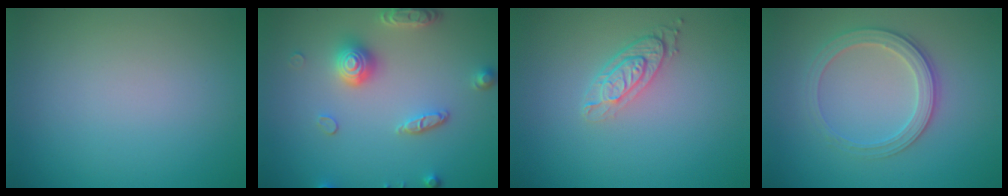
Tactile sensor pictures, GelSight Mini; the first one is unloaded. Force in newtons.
{"total": 4.1, "press": 3.5, "slide": 2.1}
{"total": 3.0, "press": 2.2, "slide": 2.1}
{"total": 2.9, "press": 2.8, "slide": 0.7}